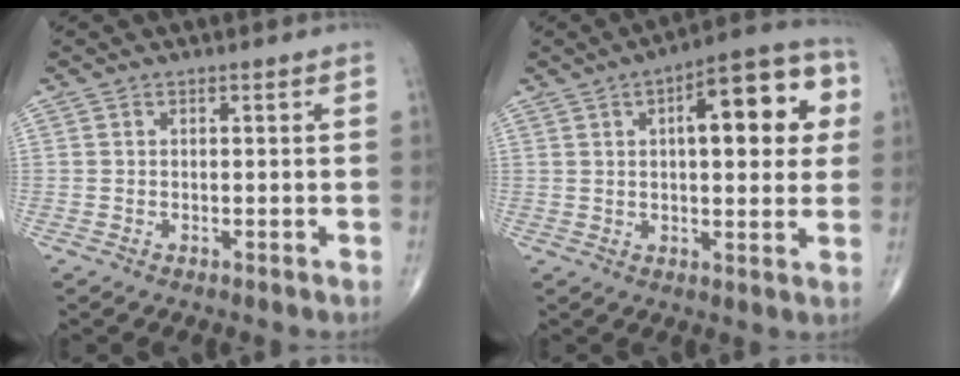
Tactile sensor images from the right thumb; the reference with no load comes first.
{"total": 16.1, "force": [4.1, 6.3, 14.2], "torque": [-0.151, 0.018, 0.048]}